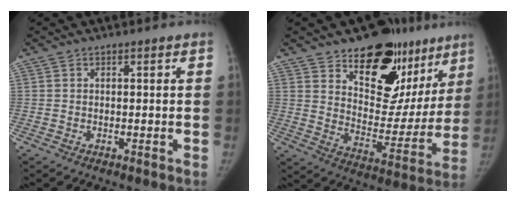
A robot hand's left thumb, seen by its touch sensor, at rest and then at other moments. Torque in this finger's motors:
{"motor_torque": [1.07, -0.31, 1.11, -1.15, 0.32]}